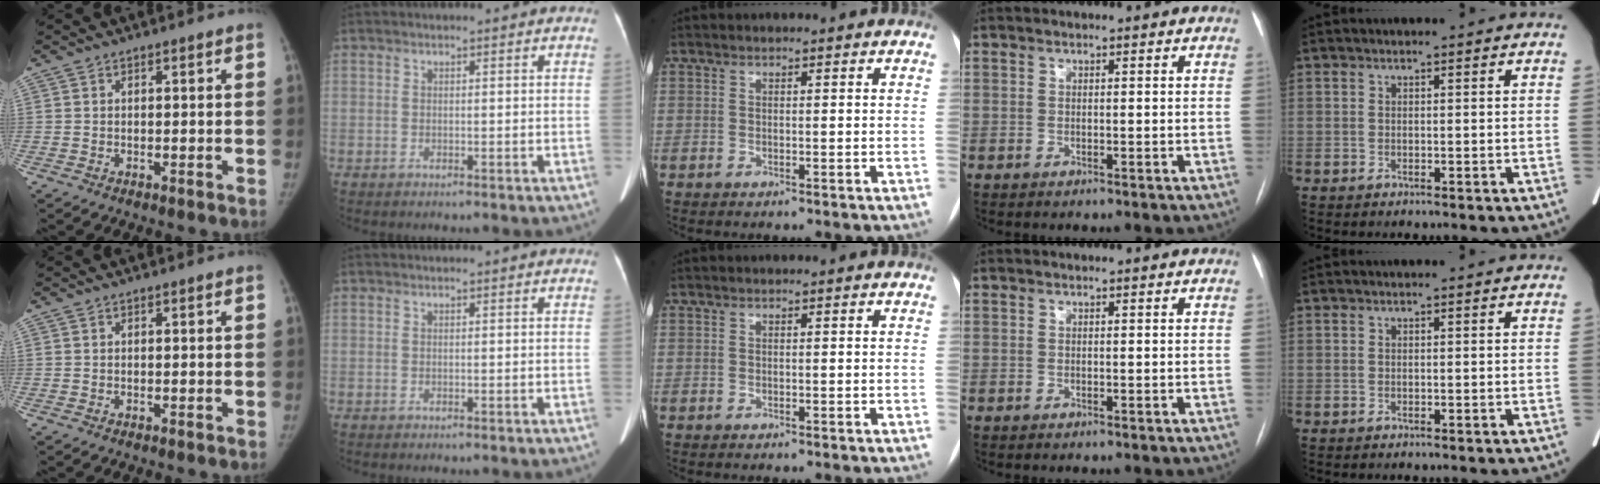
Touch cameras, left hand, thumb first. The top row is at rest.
{}